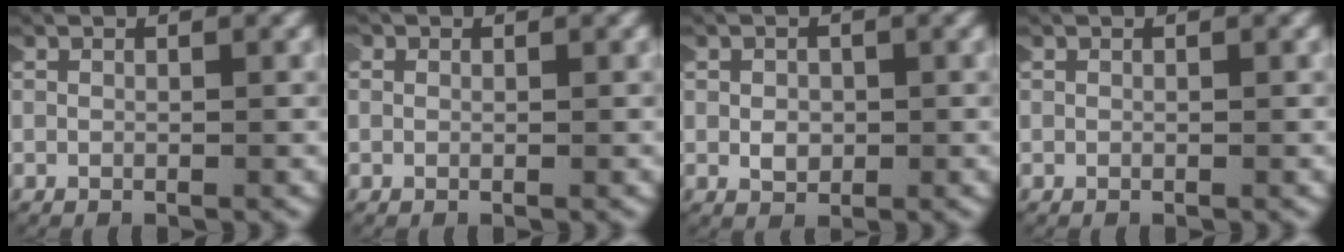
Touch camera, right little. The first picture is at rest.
{"total": 0.0}
{"total": 1.1, "force": [-0.2, 0.9, 0.6], "torque": [-0.012, 0.000, -0.002]}
{"total": 0.0}